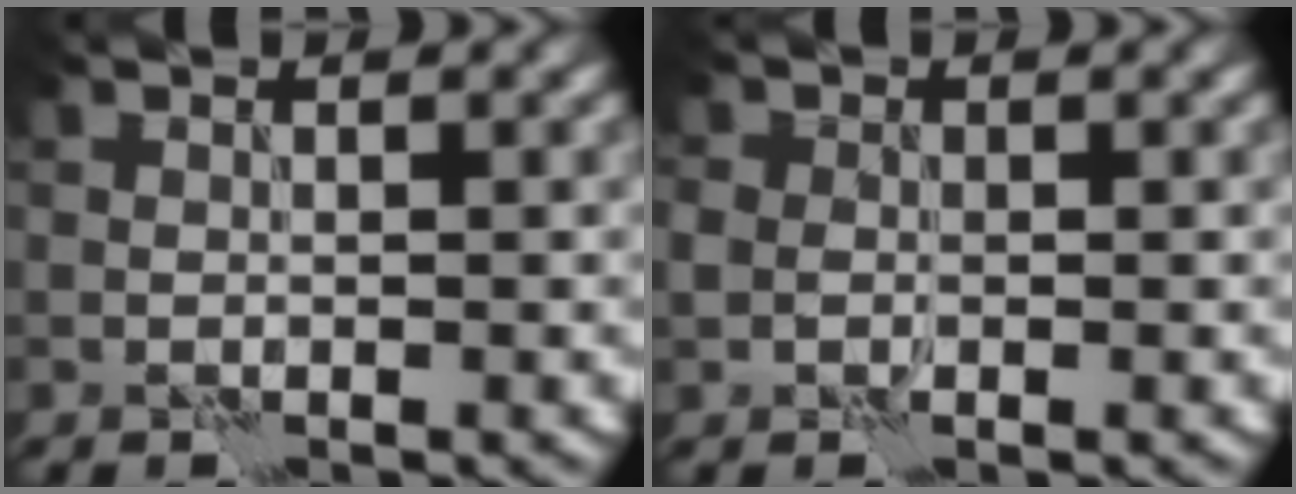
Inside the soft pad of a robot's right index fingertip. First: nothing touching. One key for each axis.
{"total": 2.0, "fx": -0.1, "fy": 1.6, "fz": 1.2, "tx": -0.021, "ty": 0.000, "tz": -0.002}